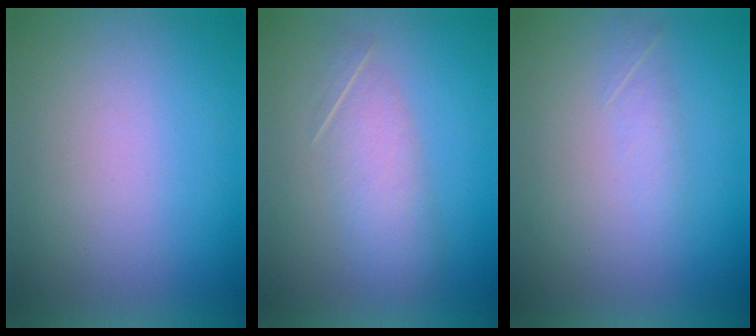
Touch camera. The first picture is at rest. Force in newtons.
{"total": 3.4}
{"total": 1.7}